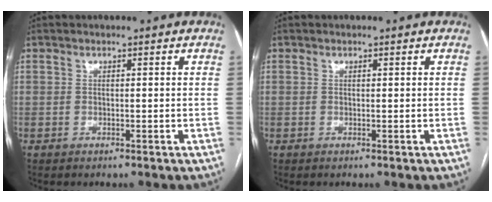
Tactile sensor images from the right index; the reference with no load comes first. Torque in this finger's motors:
{"motor_torque": [0.02, 0.01, -0.02, 0.00]}